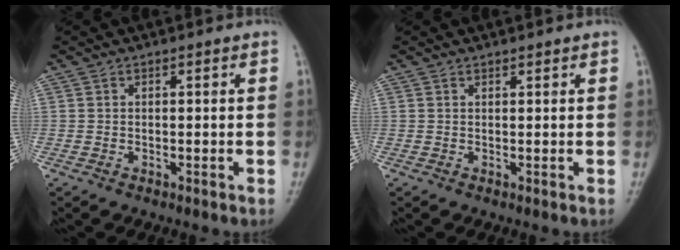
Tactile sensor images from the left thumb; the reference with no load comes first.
{"total": 0.5, "force": [0.5, 0.1, 0.2], "torque": [-0.004, -0.002, 0.007]}